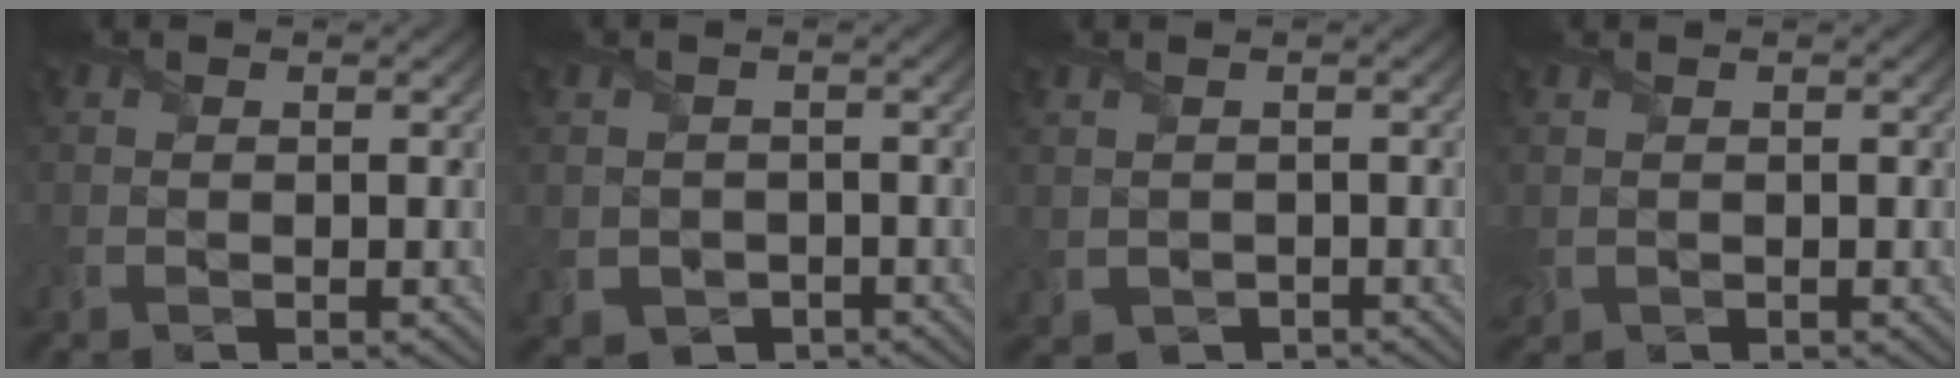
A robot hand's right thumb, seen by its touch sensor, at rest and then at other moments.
{"total": 1.9, "force": [-0.8, 1.8, 0.1], "torque": [-0.019, -0.010, -0.019]}
{"total": 0.6, "force": [-0.1, 0.6, -0.1], "torque": [-0.014, -0.004, -0.001]}
{"total": 0.8, "force": [0.3, 0.7, 0.3], "torque": [-0.017, -0.001, 0.004]}